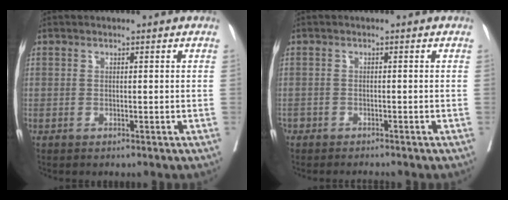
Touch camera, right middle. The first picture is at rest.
{"total": 2.4, "force": [-2.2, 0.9, 0.4], "torque": [-0.005, -0.005, -0.036]}